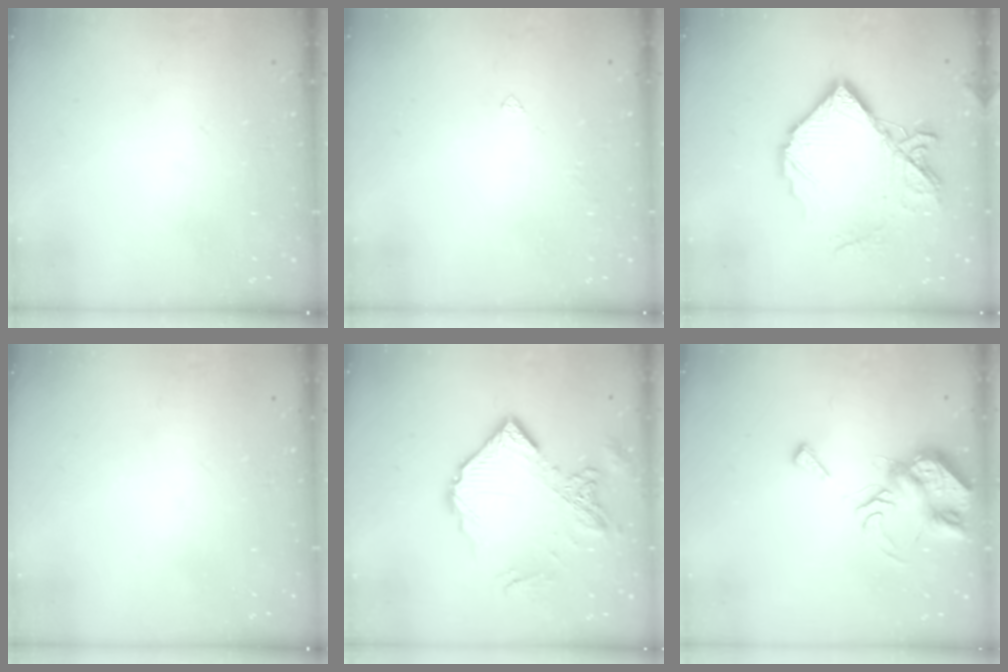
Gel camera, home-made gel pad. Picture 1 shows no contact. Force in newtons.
{"total": 1.5, "press": 1.4, "slide": 0.3}
{"total": 16.4, "press": 16.4, "slide": 1.6}
{"total": 0.0}
{"total": 14.5, "press": 14.4, "slide": 1.4}
{"total": 9.0, "press": 9.0, "slide": 0.6}